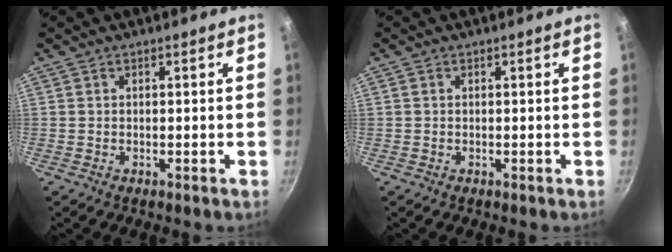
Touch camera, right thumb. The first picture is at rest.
{"total": 0.0}